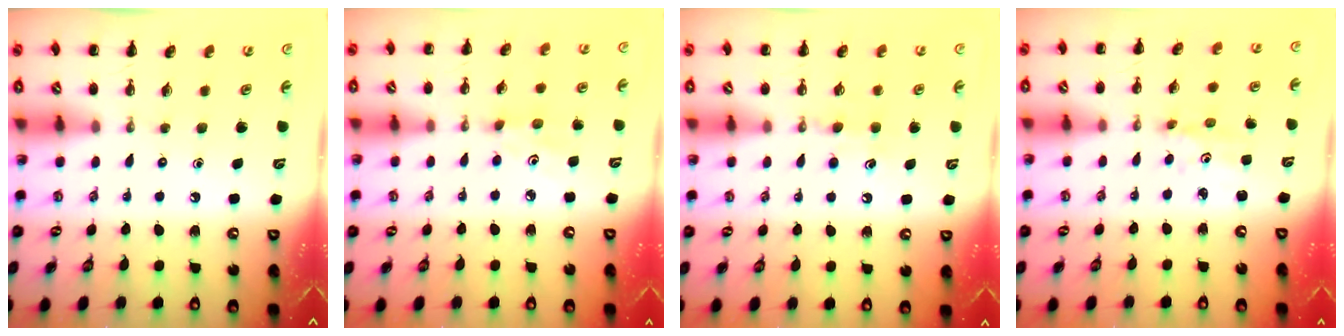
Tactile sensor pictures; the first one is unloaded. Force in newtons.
{"total": 2.7, "press": 2.7, "slide": 0.3}
{"total": 6.2, "press": 6.0, "slide": 1.6}
{"total": 2.0, "press": 1.9, "slide": 0.7}